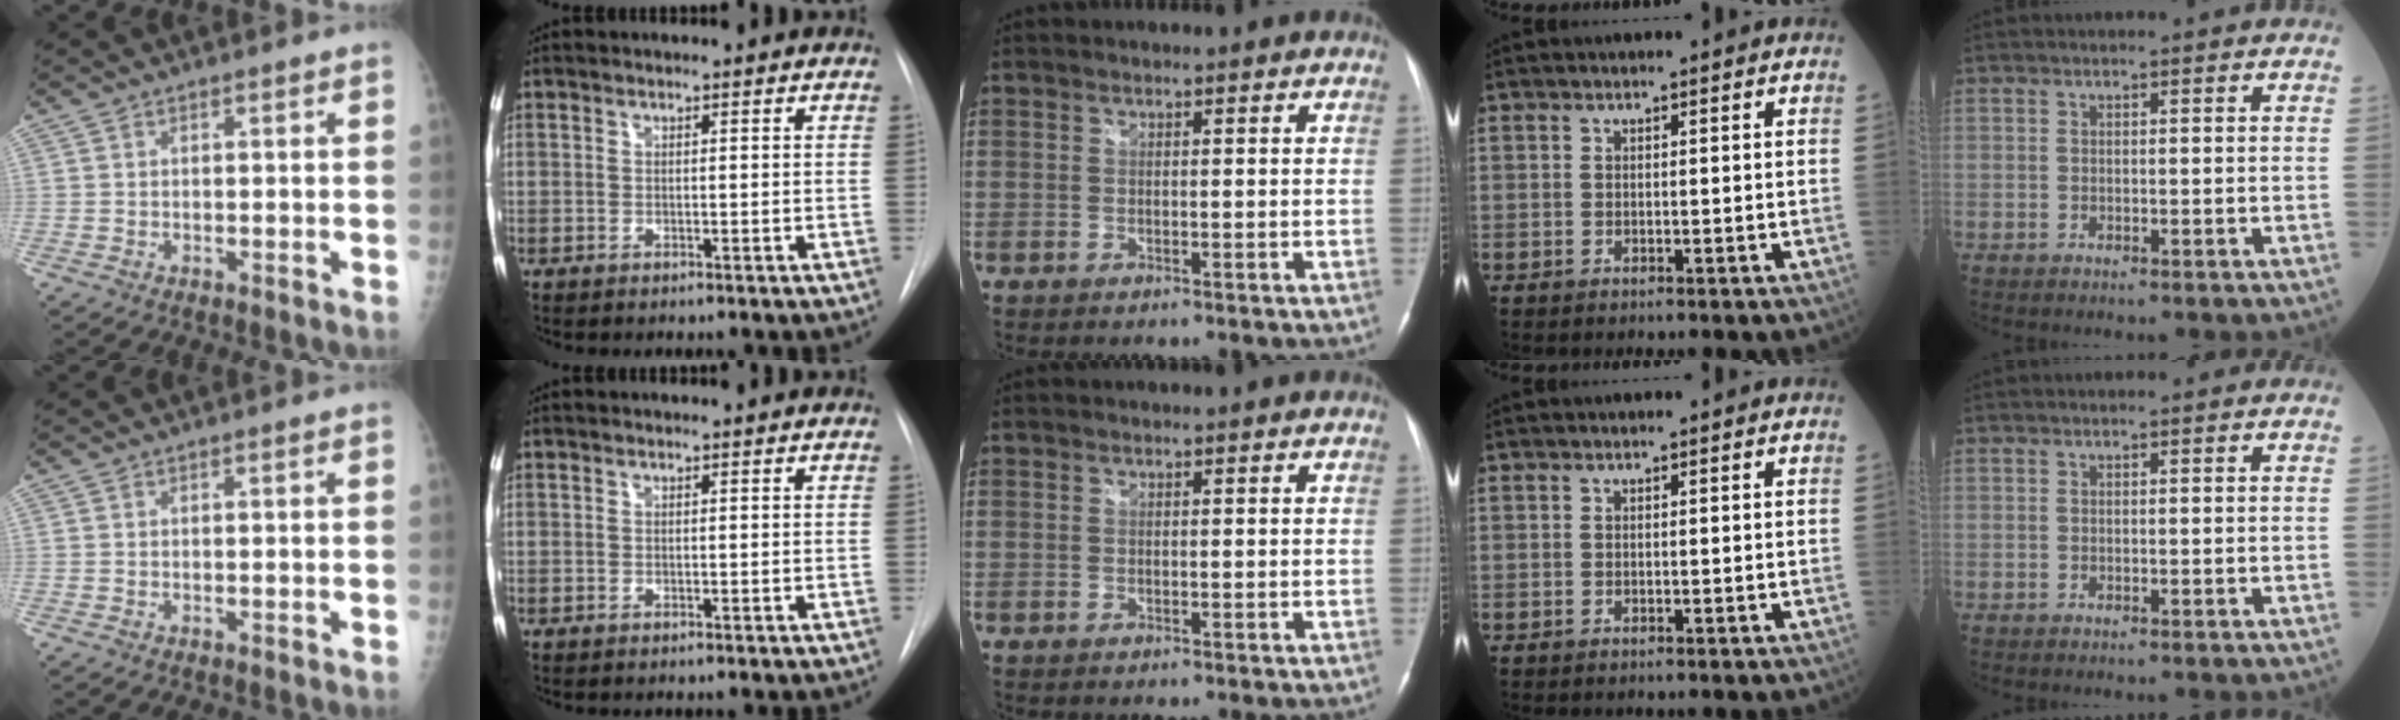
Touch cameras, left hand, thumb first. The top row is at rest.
{}